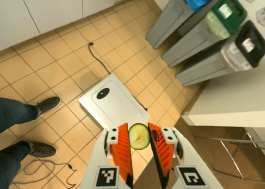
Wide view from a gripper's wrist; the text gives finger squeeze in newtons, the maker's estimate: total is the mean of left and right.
{"total": 5.8, "left": 5.9, "right": 5.8}